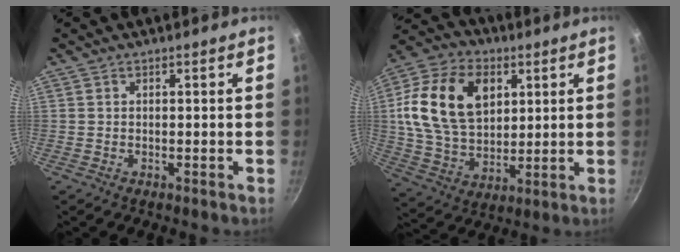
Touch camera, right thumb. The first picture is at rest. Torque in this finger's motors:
{"motor_torque": [1.86, 1.90, 0.37, -0.01, 0.55]}